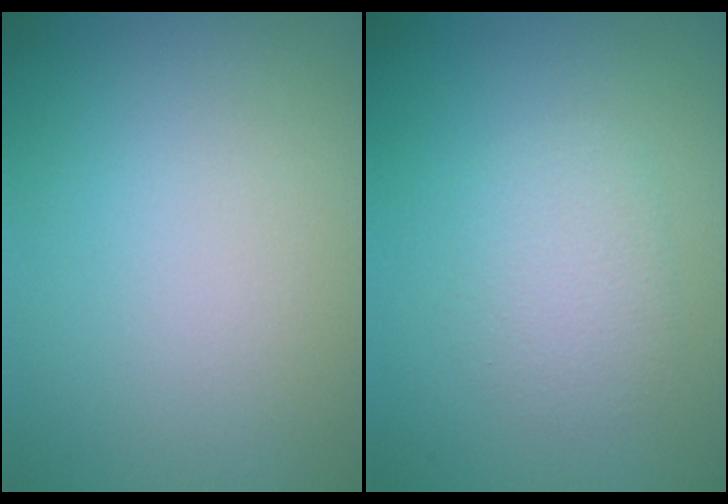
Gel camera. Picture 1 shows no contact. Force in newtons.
{"total": 2.1, "press": 2.1, "slide": 0.0}